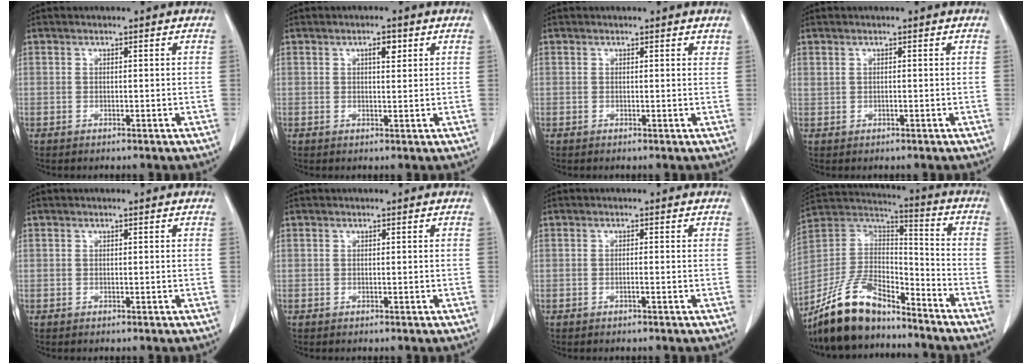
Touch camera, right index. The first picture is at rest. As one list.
[{"total": 2.2, "force": [1.0, 0.8, 1.8], "torque": [-0.029, -0.001, 0.014]}, {"total": 0.9, "force": [0.8, 0.3, 0.3], "torque": [-0.004, -0.001, 0.004]}, {"total": 0.5, "force": [0.2, 0.2, 0.4], "torque": [-0.015, 0.007, 0.009]}, {"total": 0.0}, {"total": 0.0}, {"total": 0.7, "force": [-0.3, -0.1, 0.6], "torque": [-0.010, 0.001, -0.005]}, {"total": 15.3, "force": [-13.0, 5.1, 6.2], "torque": [-0.121, 0.029, -0.243]}]